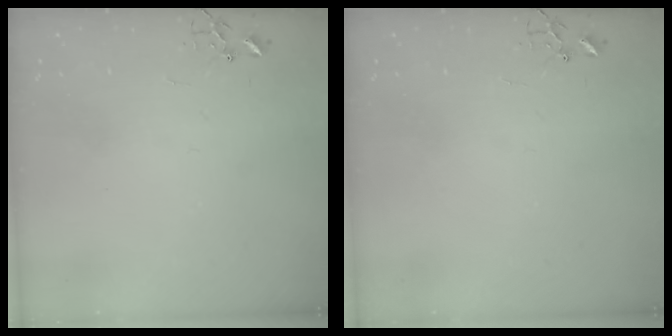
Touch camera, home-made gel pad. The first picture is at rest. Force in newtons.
{"total": 0.0}